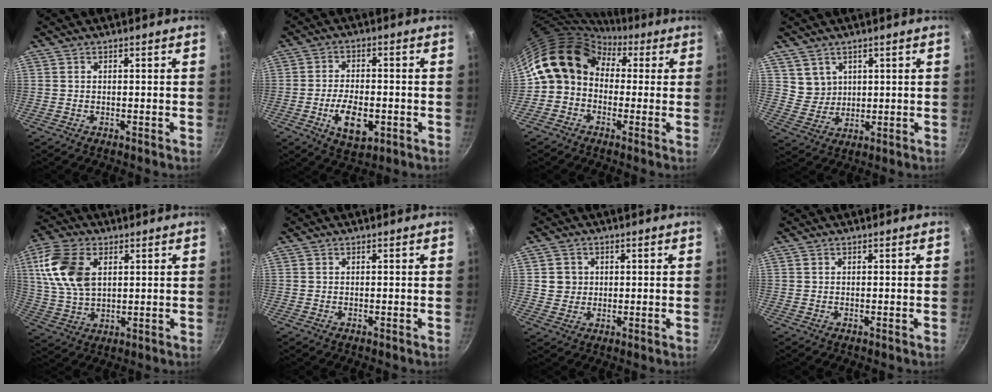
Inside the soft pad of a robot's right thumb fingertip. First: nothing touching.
{"total": 9.1, "force": [-2.7, 4.8, 7.2], "torque": [-0.115, 0.008, -0.040]}
{"total": 11.9, "force": [1.6, 9.7, 6.7], "torque": [-0.083, 0.030, 0.003]}
{"total": 4.6, "force": [2.4, 3.8, 0.8], "torque": [0.006, -0.005, 0.052]}
{"total": 13.6, "force": [4.0, 8.5, 9.9], "torque": [-0.183, -0.005, 0.078]}
{"total": 0.0}
{"total": 4.2, "force": [0.8, 4.0, 1.0], "torque": [0.005, 0.005, 0.012]}
{"total": 0.0}